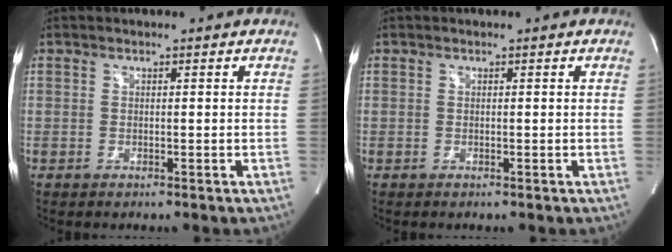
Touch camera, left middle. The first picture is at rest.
{"total": 0.0}